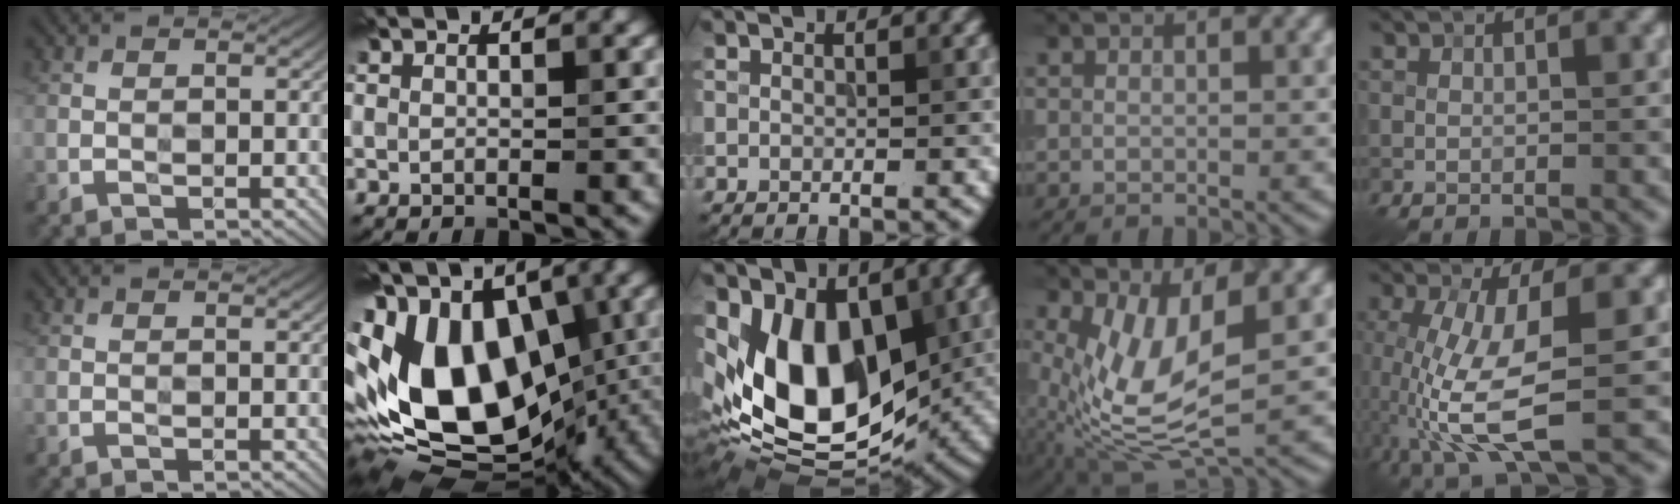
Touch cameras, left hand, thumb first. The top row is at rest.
{"index": {"total": 17.1, "force": [-0.5, 10.9, 13.2], "torque": [-0.255, 0.001, -0.009]}, "middle": {"total": 12.4, "force": [0.9, 8.0, 9.5], "torque": [-0.163, -0.023, 0.012]}, "ring": {"total": 8.0, "force": [0.2, 3.5, 7.2], "torque": [-0.169, -0.010, 0.005]}, "little": {"total": 8.3, "force": [-2.7, 2.8, 7.3], "torque": [-0.179, -0.012, -0.054]}}